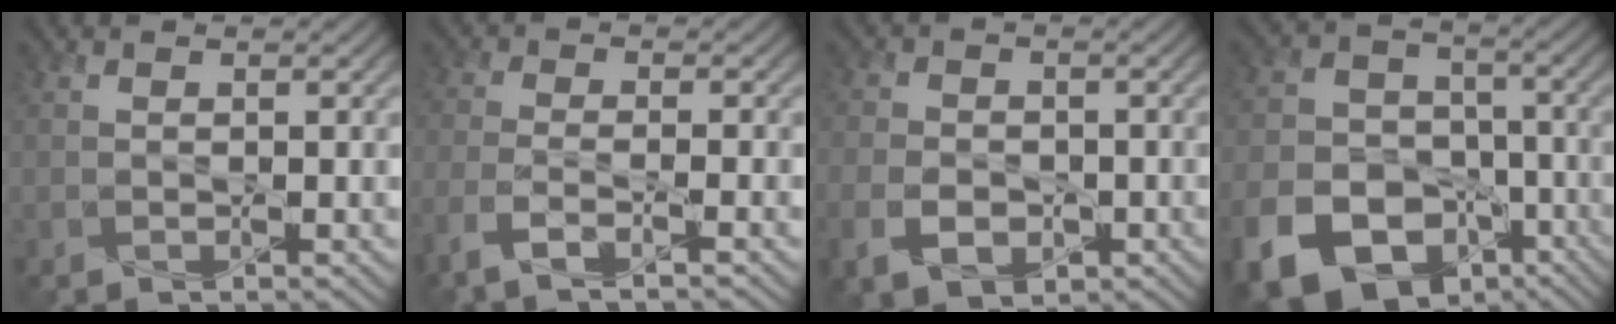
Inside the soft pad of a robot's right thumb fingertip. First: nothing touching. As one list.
[{"total": 5.3, "force": [-3.5, 1.4, 3.7], "torque": [-0.081, -0.007, -0.080]}, {"total": 5.7, "force": [-2.3, 4.0, 3.4], "torque": [-0.078, -0.015, -0.044]}, {"total": 17.1, "force": [-9.3, 12.0, 7.9], "torque": [-0.206, -0.050, -0.156]}]